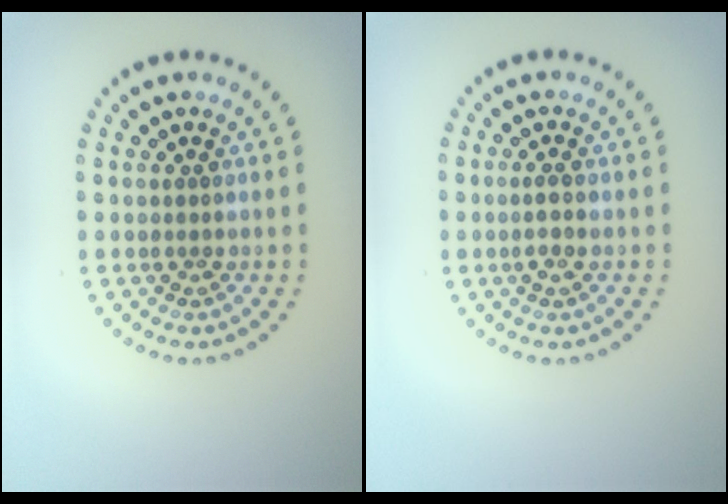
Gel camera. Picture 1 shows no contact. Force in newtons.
{"total": 1.5, "press": 1.2, "slide": 0.9}